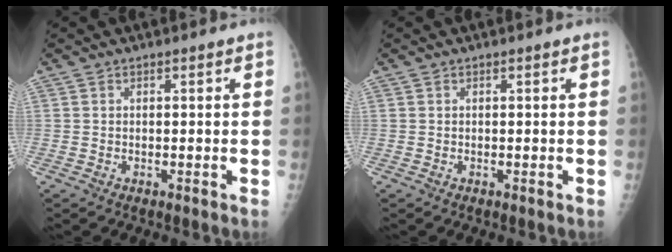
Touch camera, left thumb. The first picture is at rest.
{"total": 0.0}